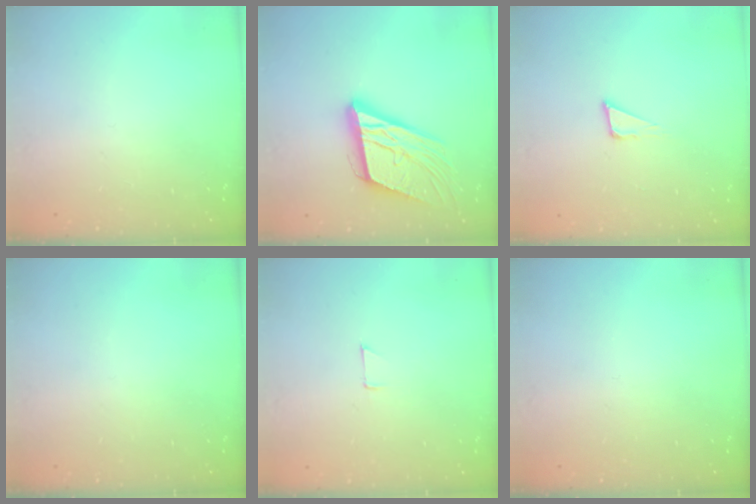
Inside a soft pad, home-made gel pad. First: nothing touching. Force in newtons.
{"total": 16.9, "press": 16.5, "slide": 3.6}
{"total": 4.4, "press": 4.3, "slide": 0.8}
{"total": 0.0}
{"total": 4.1, "press": 4.1, "slide": 0.3}
{"total": 0.0}